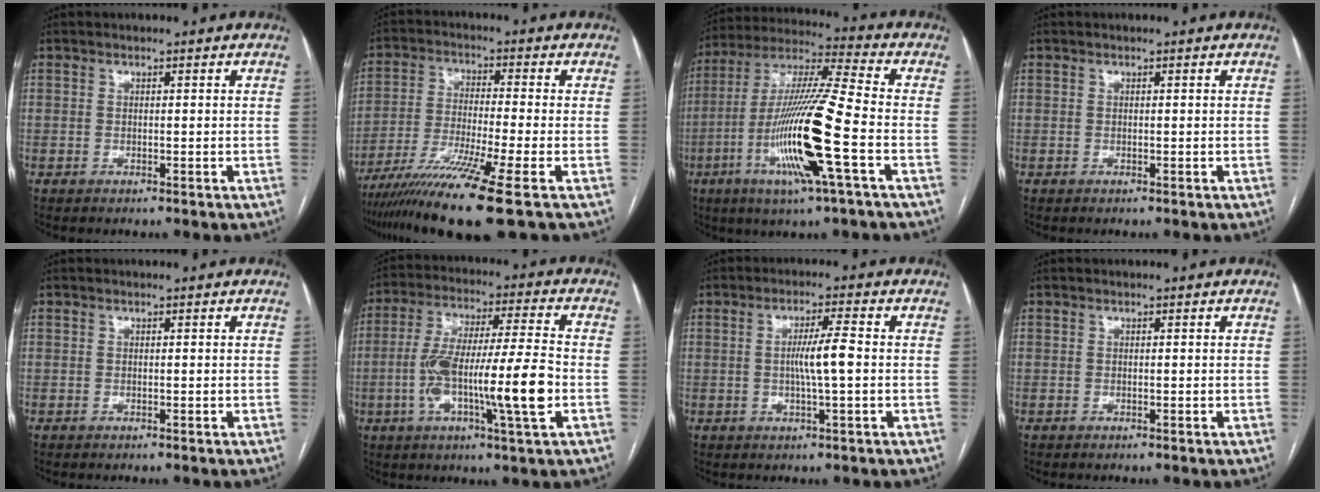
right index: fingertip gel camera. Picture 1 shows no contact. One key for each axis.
{"total": 12.9, "fx": -8.7, "fy": -1.8, "fz": 9.4, "tx": -0.182, "ty": -0.039, "tz": -0.151}
{"total": 18.1, "fx": -5.5, "fy": -0.2, "fz": 17.3, "tx": -0.346, "ty": -0.014, "tz": -0.109}
{"total": 0.0}
{"total": 0.0}
{"total": 15.3, "fx": -3.3, "fy": 0.8, "fz": 14.9, "tx": -0.276, "ty": 0.006, "tz": -0.060}
{"total": 5.2, "fx": -0.2, "fy": -0.1, "fz": 5.2, "tx": -0.094, "ty": 0.000, "tz": -0.005}
{"total": 0.0}